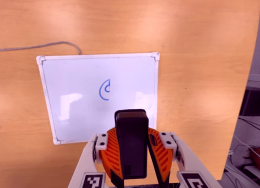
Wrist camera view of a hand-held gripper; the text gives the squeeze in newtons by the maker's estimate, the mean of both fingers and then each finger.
{"total": 10.7, "left": 10.1, "right": 11.3}